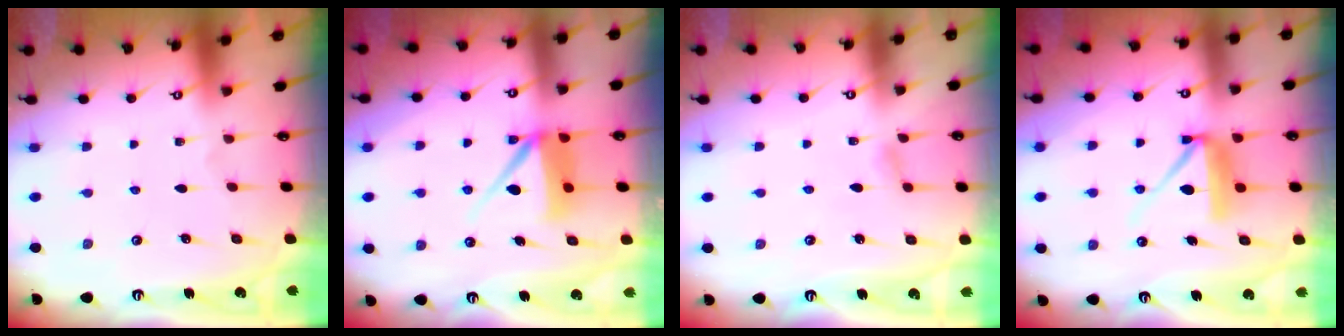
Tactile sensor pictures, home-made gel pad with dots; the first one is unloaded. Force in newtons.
{"total": 9.9, "press": 9.9, "slide": 0.7}
{"total": 4.3, "press": 4.3, "slide": 0.3}
{"total": 8.9, "press": 8.8, "slide": 0.5}